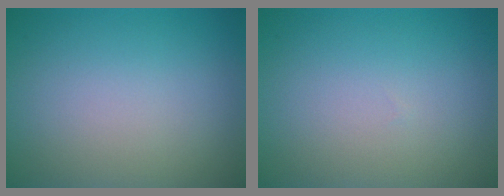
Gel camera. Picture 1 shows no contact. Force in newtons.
{"total": 0.0}